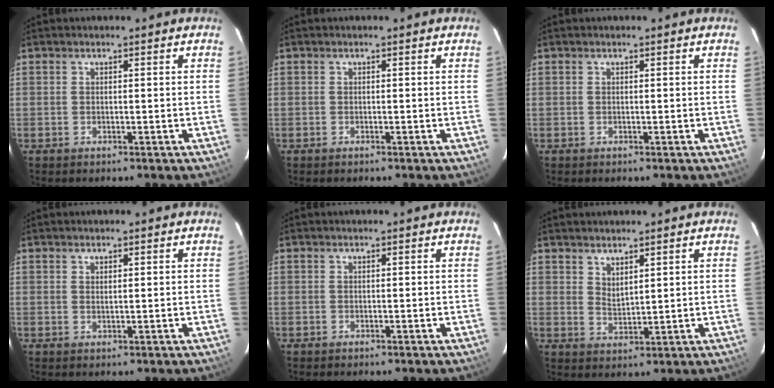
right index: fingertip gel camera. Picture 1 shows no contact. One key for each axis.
{"total": 0.0}
{"total": 0.0}
{"total": 0.7, "fx": 0.6, "fy": 0.1, "fz": 0.4, "tx": -0.008, "ty": 0.000, "tz": 0.012}
{"total": 0.0}
{"total": 2.9, "fx": 2.5, "fy": 0.8, "fz": 1.4, "tx": -0.022, "ty": -0.004, "tz": 0.045}